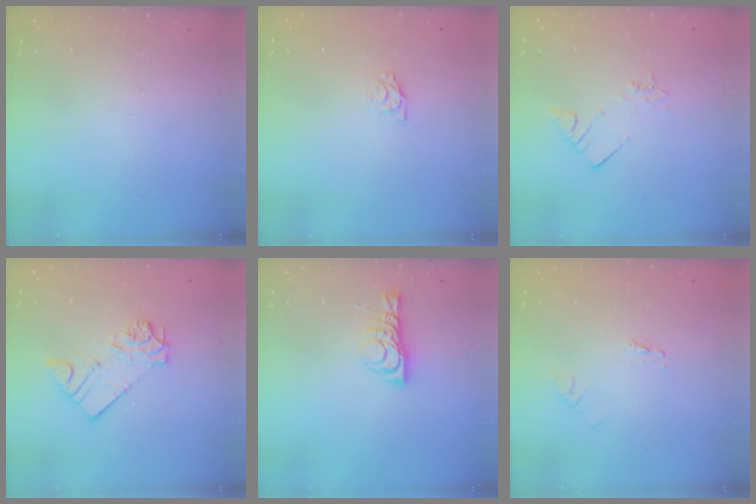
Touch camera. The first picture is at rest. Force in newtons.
{"total": 3.2, "press": 3.1, "slide": 0.3}
{"total": 2.8, "press": 2.7, "slide": 0.5}
{"total": 10.0, "press": 10.0, "slide": 0.9}
{"total": 7.0, "press": 6.9, "slide": 0.5}
{"total": 2.1, "press": 2.1, "slide": 0.1}